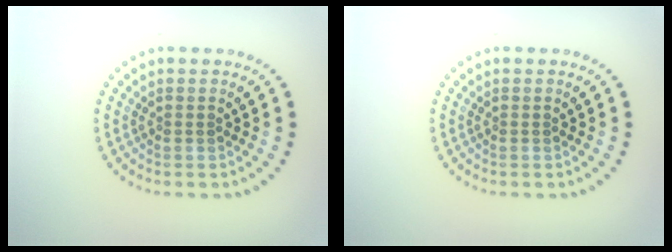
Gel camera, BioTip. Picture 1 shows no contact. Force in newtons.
{"total": 0.0}